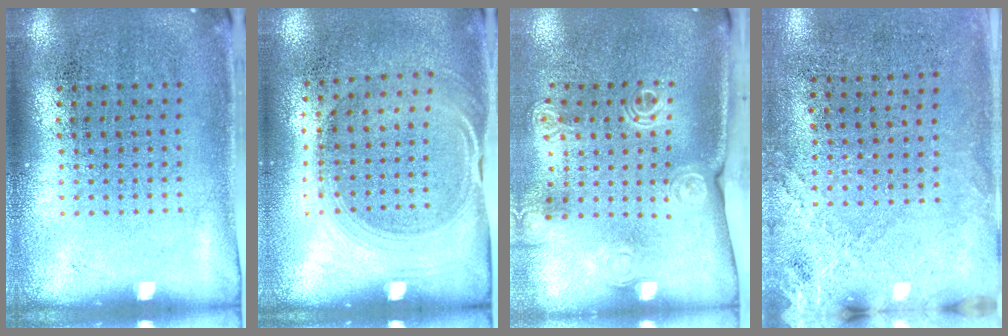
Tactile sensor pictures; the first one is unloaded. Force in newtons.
{"total": 1.5, "press": 1.3, "slide": 0.8}
{"total": 2.0, "press": 1.5, "slide": 1.3}
{"total": 2.5, "press": 2.1, "slide": 1.4}